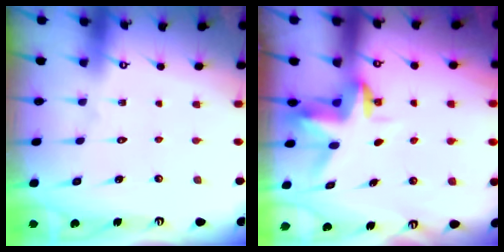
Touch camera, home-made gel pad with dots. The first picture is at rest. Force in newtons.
{"total": 3.2, "press": 3.2, "slide": 0.4}